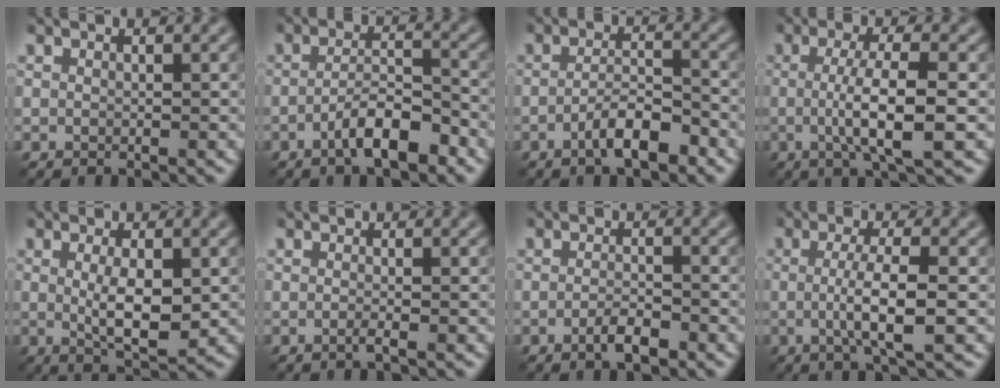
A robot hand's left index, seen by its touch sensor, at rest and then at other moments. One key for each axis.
{"total": 4.6, "fx": -2.6, "fy": 1.3, "fz": 3.6, "tx": -0.062, "ty": 0.008, "tz": -0.047}
{"total": 4.0, "fx": -2.2, "fy": 1.1, "fz": 3.2, "tx": -0.057, "ty": 0.007, "tz": -0.041}
{"total": 5.8, "fx": -0.6, "fy": 1.3, "fz": 5.6, "tx": -0.094, "ty": -0.003, "tz": -0.011}
{"total": 4.4, "fx": 0.1, "fy": 1.3, "fz": 4.1, "tx": -0.078, "ty": -0.006, "tz": 0.008}
{"total": 1.1, "fx": -0.3, "fy": 0.3, "fz": 1.0, "tx": -0.013, "ty": -0.005, "tz": -0.009}
{"total": 2.2, "fx": -1.1, "fy": 0.6, "fz": 1.8, "tx": -0.031, "ty": 0.000, "tz": -0.022}
{"total": 4.5, "fx": -0.5, "fy": 1.0, "fz": 4.4, "tx": -0.075, "ty": -0.004, "tz": -0.010}